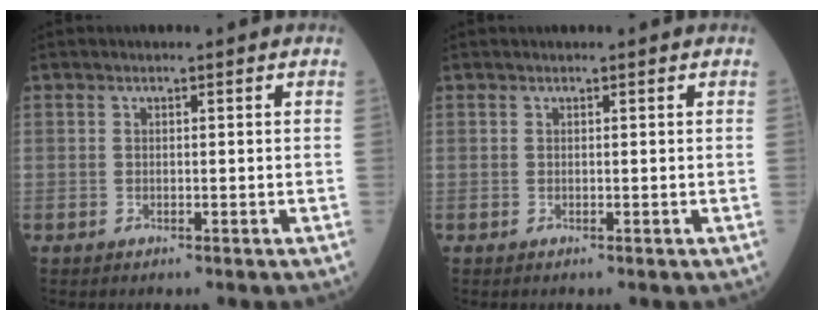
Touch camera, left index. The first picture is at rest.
{"total": 0.0}